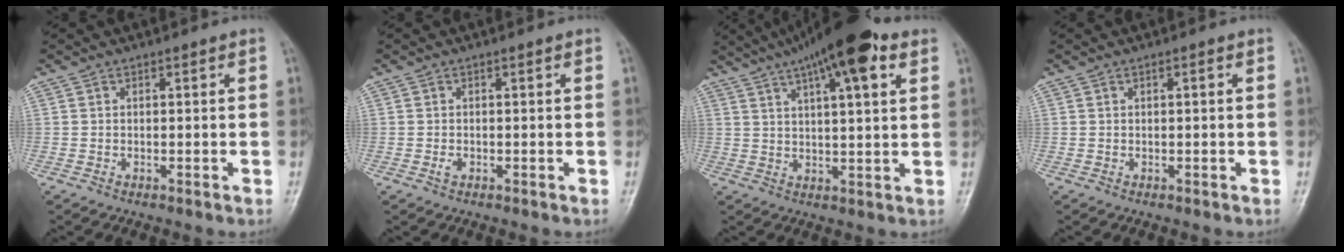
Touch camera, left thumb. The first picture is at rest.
{"total": 0.8, "force": [-0.2, 0.6, 0.6], "torque": [-0.007, 0.003, -0.002]}
{"total": 15.9, "force": [9.1, 4.3, 12.3], "torque": [-0.183, -0.003, 0.141]}
{"total": 0.6, "force": [0.2, 0.1, 0.6], "torque": [-0.011, 0.001, 0.002]}